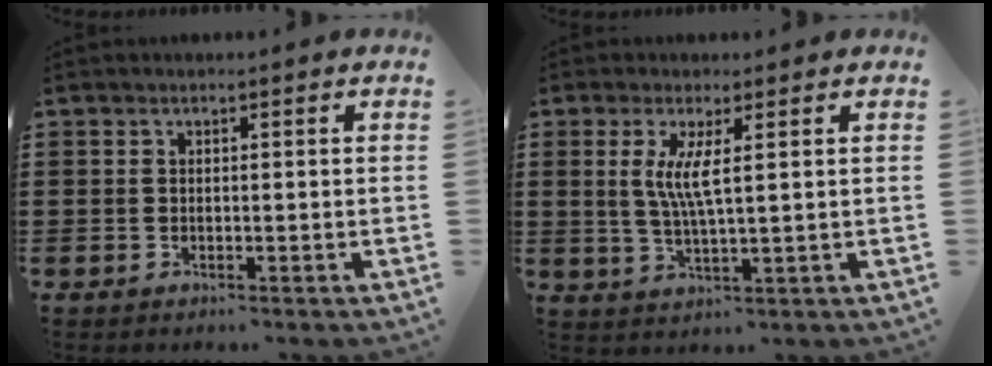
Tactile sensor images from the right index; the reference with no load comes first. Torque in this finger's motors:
{"motor_torque": [0.46, -0.33, 0.42, 0.12]}